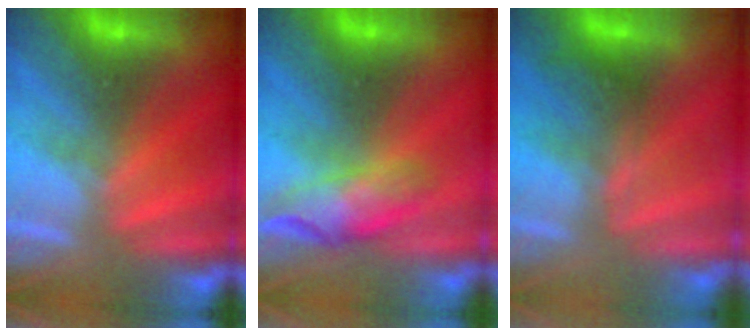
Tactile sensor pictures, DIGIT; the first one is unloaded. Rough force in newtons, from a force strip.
{"total": 4.8}
{"total": 4.7}